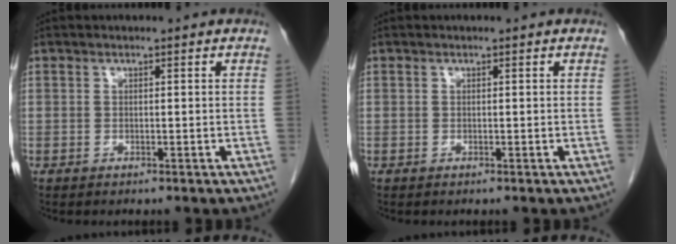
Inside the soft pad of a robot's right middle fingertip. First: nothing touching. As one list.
[{"total": 0.0}]